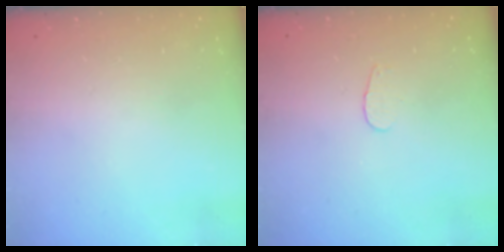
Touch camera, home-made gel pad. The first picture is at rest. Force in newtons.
{"total": 3.1, "press": 3.1, "slide": 0.4}